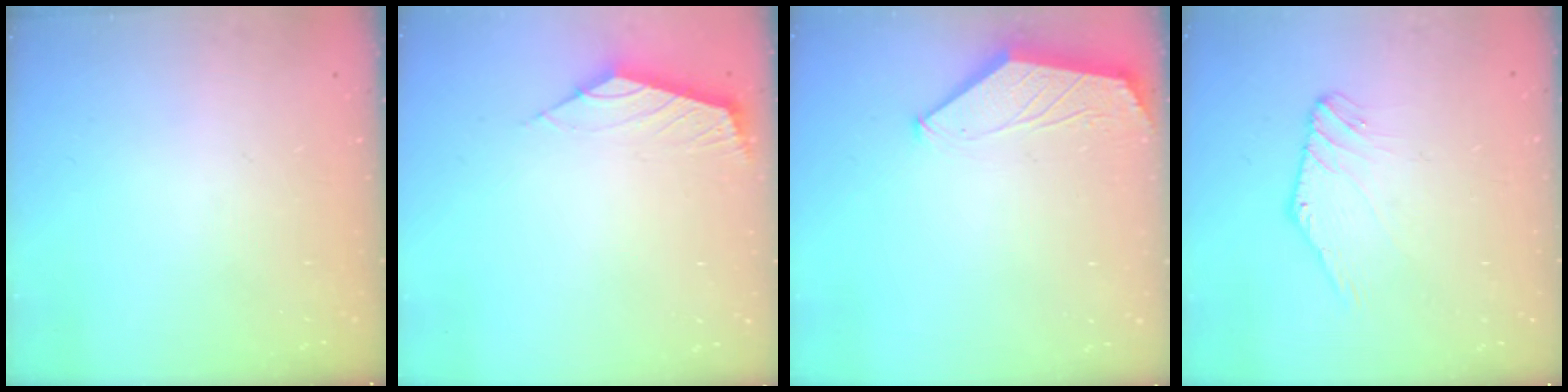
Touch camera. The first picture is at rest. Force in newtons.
{"total": 2.4, "press": 2.3, "slide": 0.6}
{"total": 1.5, "press": 1.5, "slide": 0.4}
{"total": 0.0}